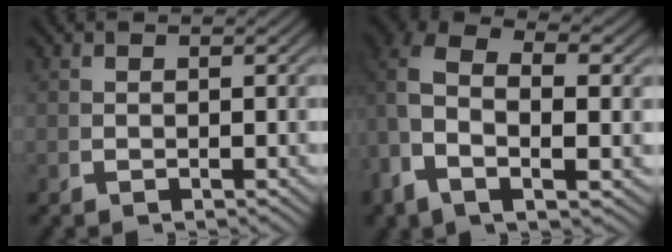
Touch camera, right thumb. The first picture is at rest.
{"total": 7.6, "force": [0.8, 4.3, 6.2], "torque": [-0.161, -0.027, 0.019]}